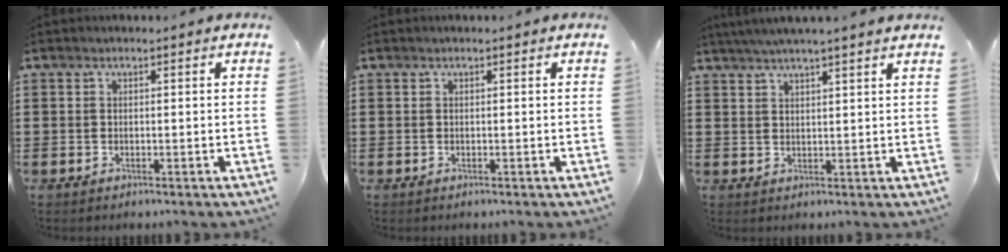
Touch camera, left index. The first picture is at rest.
{"total": 0.0}
{"total": 3.5, "force": [3.1, -0.6, 1.4], "torque": [-0.034, -0.003, 0.057]}